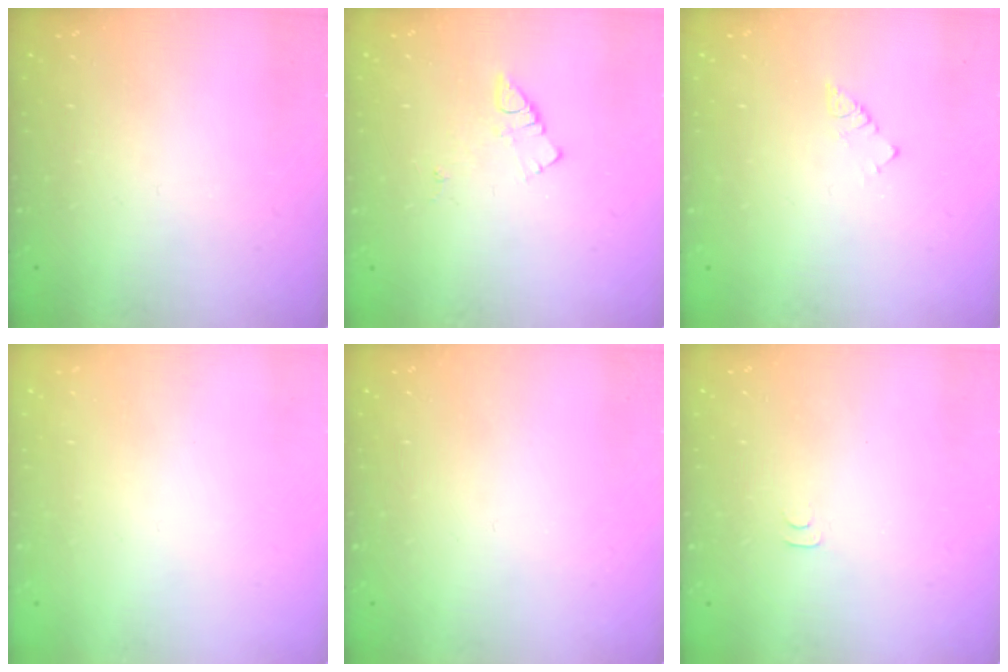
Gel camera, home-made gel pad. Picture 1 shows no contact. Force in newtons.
{"total": 5.9, "press": 5.8, "slide": 0.7}
{"total": 2.3, "press": 2.3, "slide": 0.4}
{"total": 1.7, "press": 1.7, "slide": 0.2}
{"total": 0.0}
{"total": 3.7, "press": 3.7, "slide": 0.5}